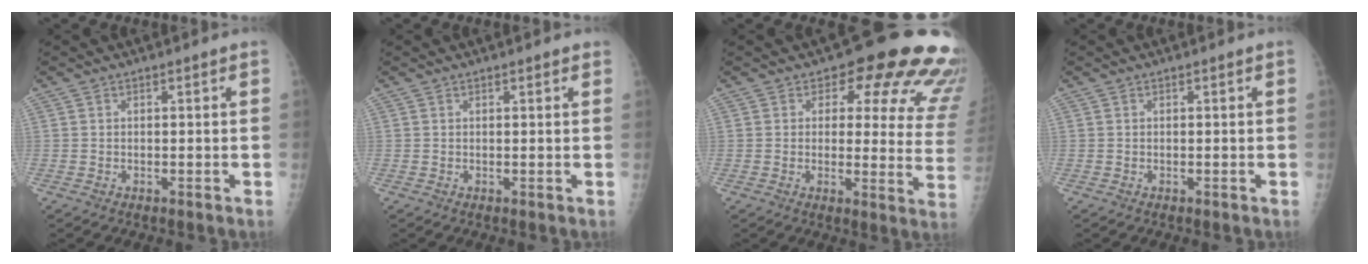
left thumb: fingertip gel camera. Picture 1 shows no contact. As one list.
[{"total": 1.0, "force": [0.8, 0.3, 0.6], "torque": [-0.006, 0.000, 0.008]}, {"total": 17.9, "force": [11.5, 8.1, 11.0], "torque": [-0.072, -0.057, 0.111]}, {"total": 0.0}]